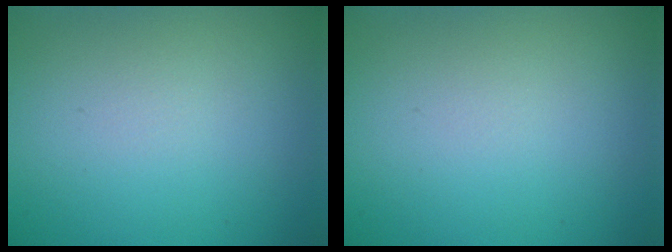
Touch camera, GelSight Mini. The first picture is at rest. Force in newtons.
{"total": 0.0}